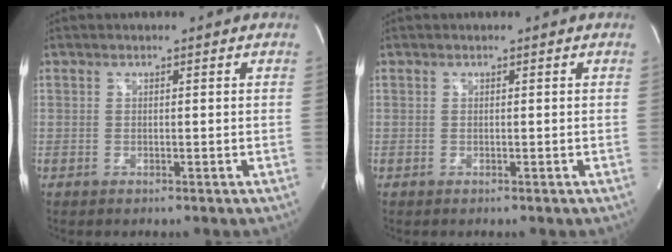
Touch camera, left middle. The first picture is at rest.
{"total": 0.0}